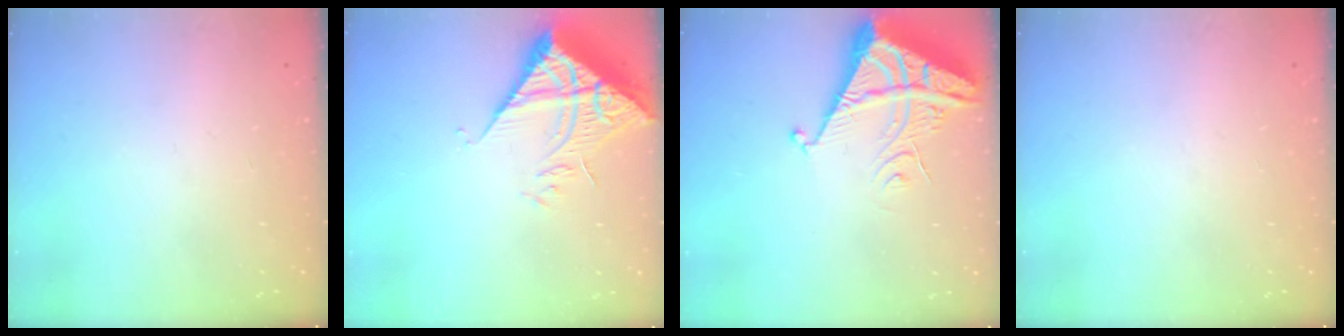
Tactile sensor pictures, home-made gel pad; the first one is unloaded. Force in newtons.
{"total": 9.3, "press": 9.2, "slide": 1.2}
{"total": 7.0, "press": 6.9, "slide": 0.7}
{"total": 0.0}